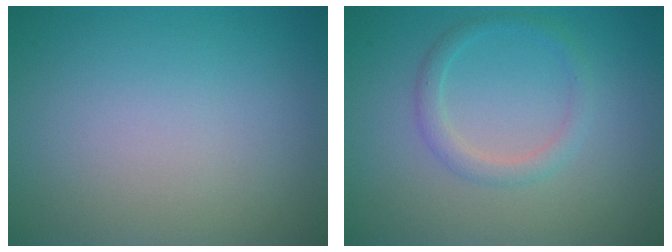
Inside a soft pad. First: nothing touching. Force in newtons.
{"total": 1.9, "press": 1.8, "slide": 0.1}